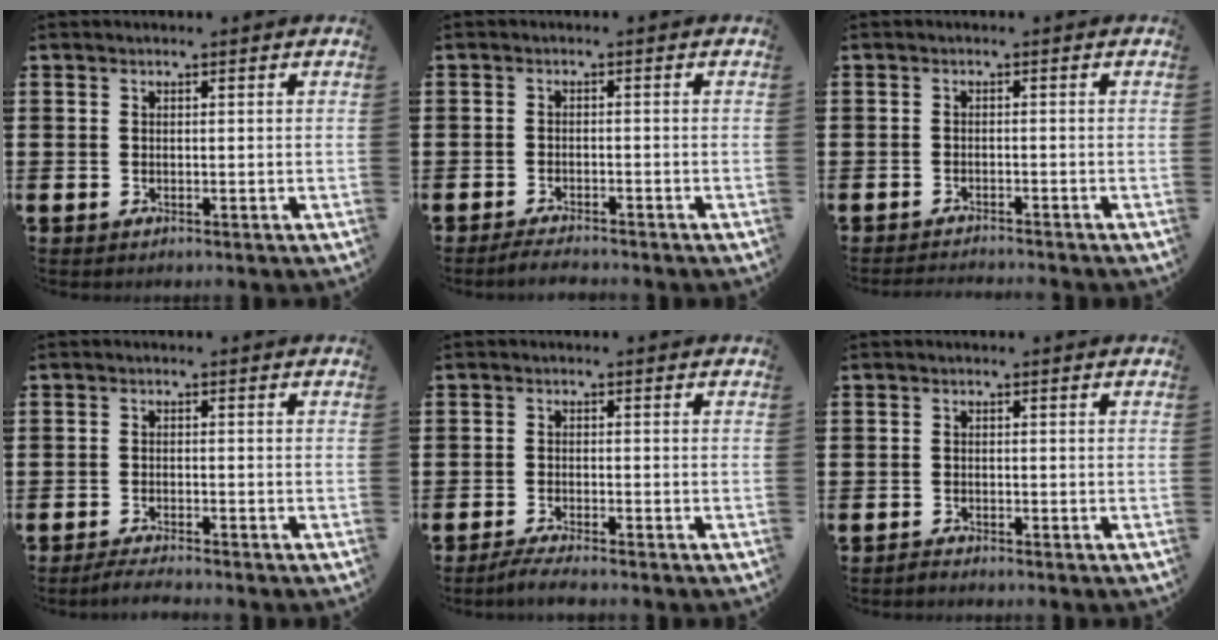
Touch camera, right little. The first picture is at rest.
{"total": 1.7, "force": [-1.6, 0.0, 0.4], "torque": [-0.010, 0.002, -0.031]}
{"total": 1.2, "force": [-1.2, -0.2, 0.0], "torque": [-0.002, 0.001, -0.024]}
{"total": 1.6, "force": [-1.5, -0.1, 0.5], "torque": [-0.009, 0.002, -0.030]}
{"total": 1.8, "force": [-1.5, -0.1, 1.0], "torque": [-0.015, 0.001, -0.029]}
{"total": 0.7, "force": [-0.7, 0.0, 0.0], "torque": [-0.003, -0.003, -0.014]}